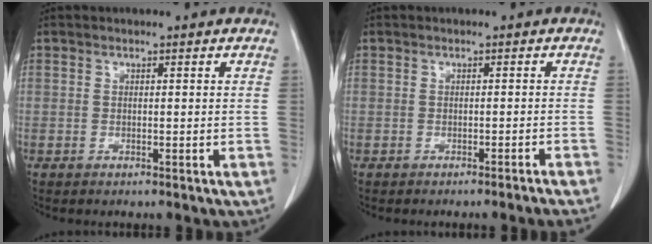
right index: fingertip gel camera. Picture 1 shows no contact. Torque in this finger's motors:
{"motor_torque": [0.27, -0.38, 0.09, 0.02]}